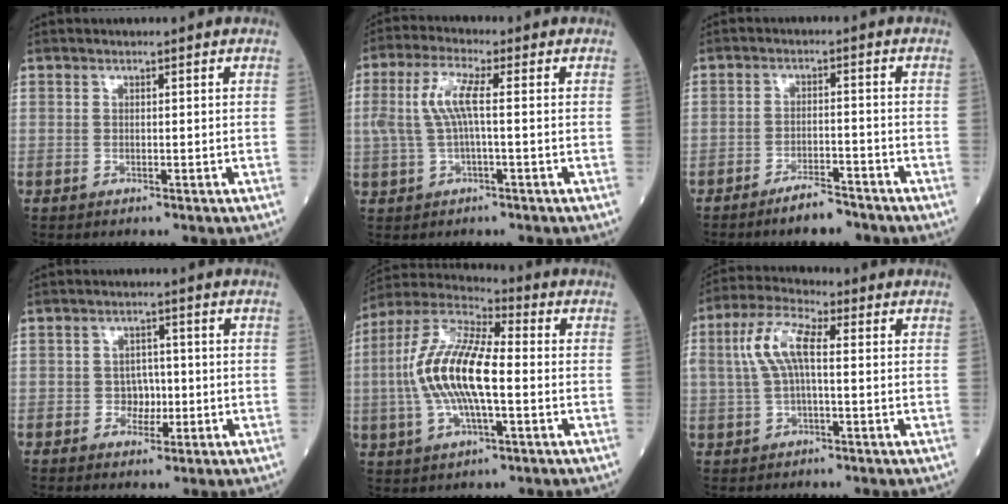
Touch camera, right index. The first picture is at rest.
{"total": 6.0, "force": [0.6, 1.1, 5.9], "torque": [-0.138, 0.018, 0.013]}
{"total": 4.5, "force": [-3.8, 0.8, 2.3], "torque": [-0.042, -0.001, -0.067]}
{"total": 3.1, "force": [-0.6, 2.5, 1.7], "torque": [-0.016, 0.007, -0.010]}
{"total": 15.0, "force": [-1.0, 4.4, 14.3], "torque": [-0.304, 0.014, -0.021]}
{"total": 7.6, "force": [1.0, 2.5, 7.1], "torque": [-0.160, 0.026, 0.019]}